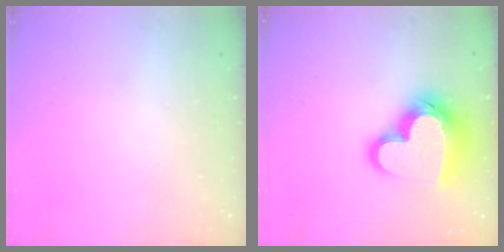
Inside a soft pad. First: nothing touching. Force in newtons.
{"total": 18.9, "press": 18.7, "slide": 2.7}